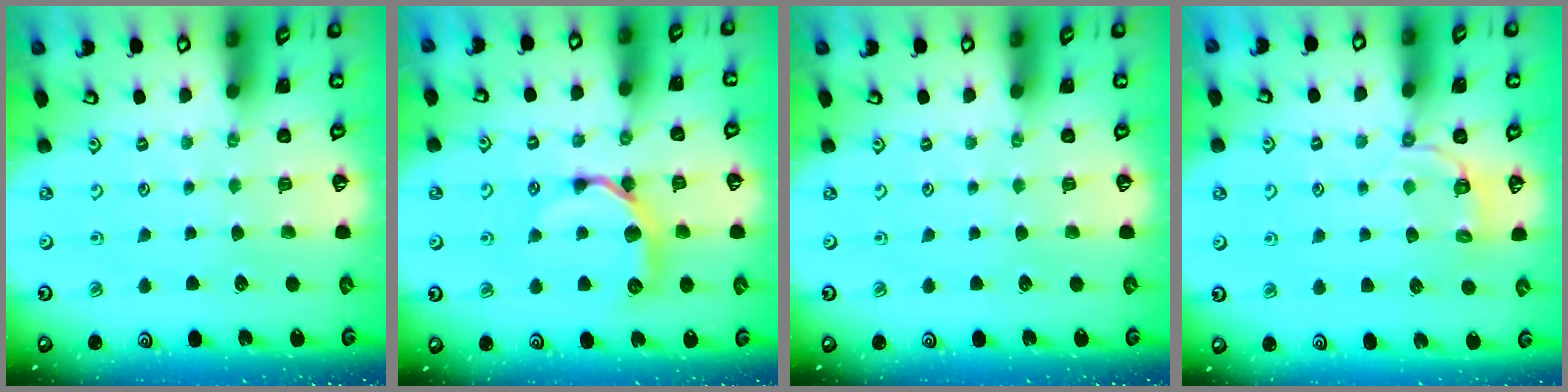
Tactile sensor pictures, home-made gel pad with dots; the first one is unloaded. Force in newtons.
{"total": 9.9, "press": 9.9, "slide": 0.3}
{"total": 0.0}
{"total": 3.3, "press": 2.8, "slide": 1.8}